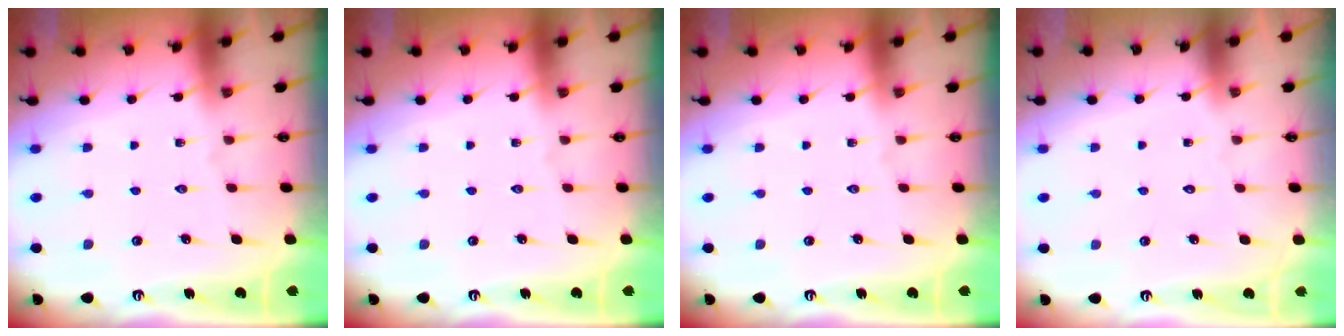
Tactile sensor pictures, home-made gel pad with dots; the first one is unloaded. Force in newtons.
{"total": 0.0}
{"total": 0.0}
{"total": 1.6, "press": 1.6, "slide": 0.1}